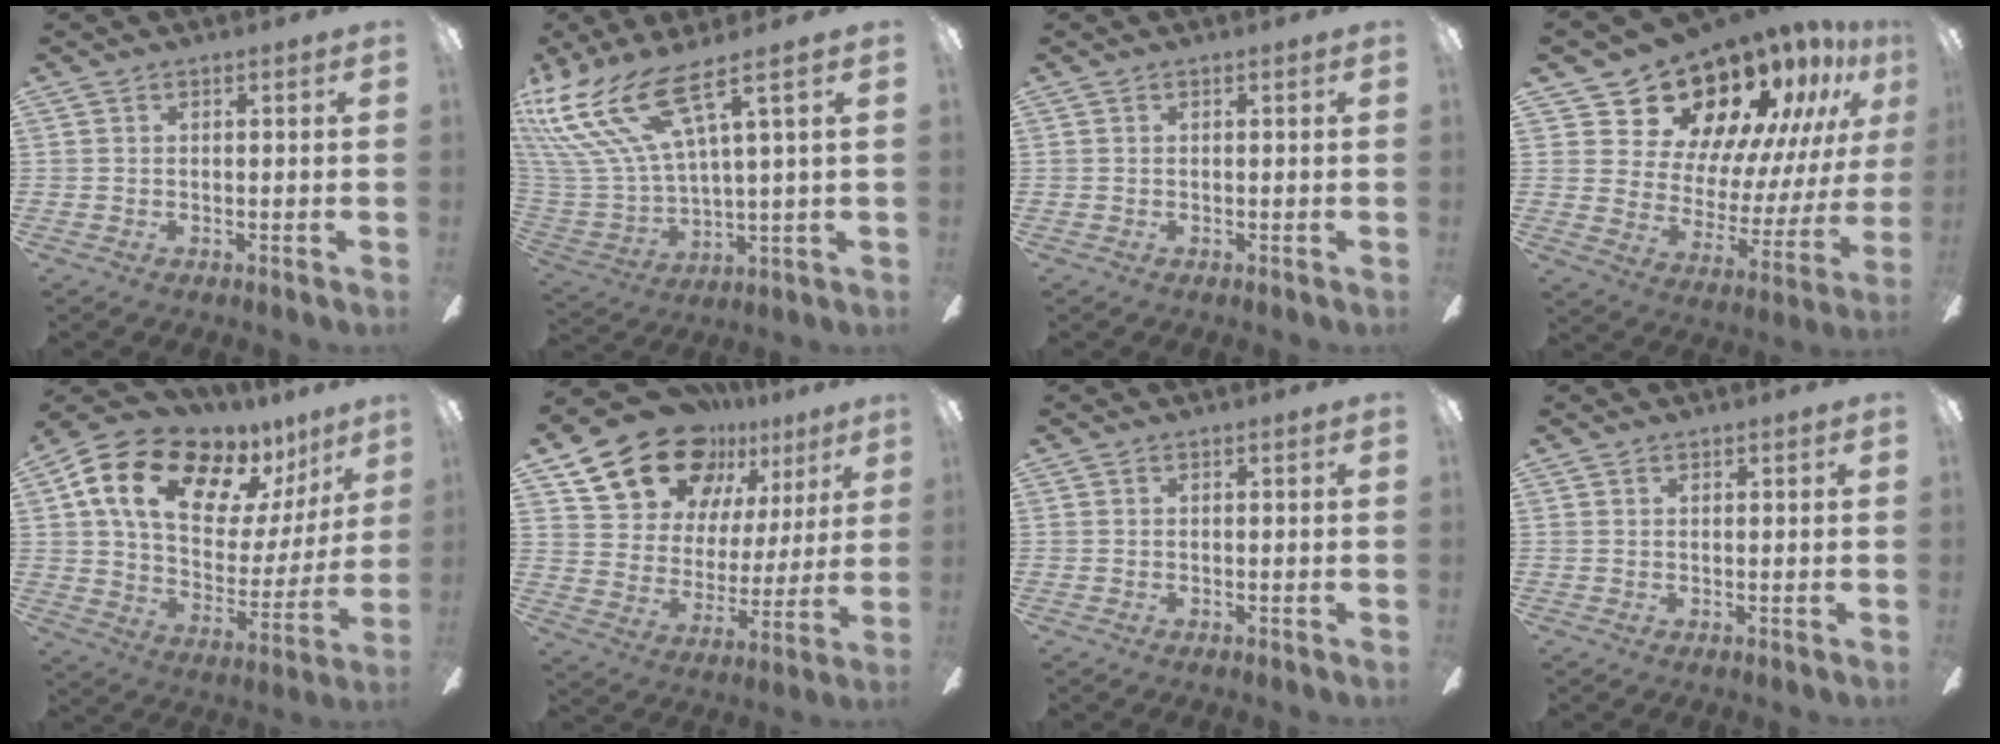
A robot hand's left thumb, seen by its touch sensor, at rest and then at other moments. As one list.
[{"total": 19.6, "force": [10.5, 7.0, 15.0], "torque": [-0.340, -0.052, 0.181]}, {"total": 0.0}, {"total": 19.1, "force": [15.7, 9.0, 6.0], "torque": [-0.099, -0.129, 0.291]}, {"total": 19.8, "force": [12.6, 11.0, 10.7], "torque": [-0.181, -0.074, 0.223]}, {"total": 20.8, "force": [14.6, 12.4, 8.3], "torque": [-0.153, -0.086, 0.270]}, {"total": 0.0}, {"total": 0.6, "force": [0.5, 0.3, 0.1], "torque": [-0.002, 0.001, 0.010]}]